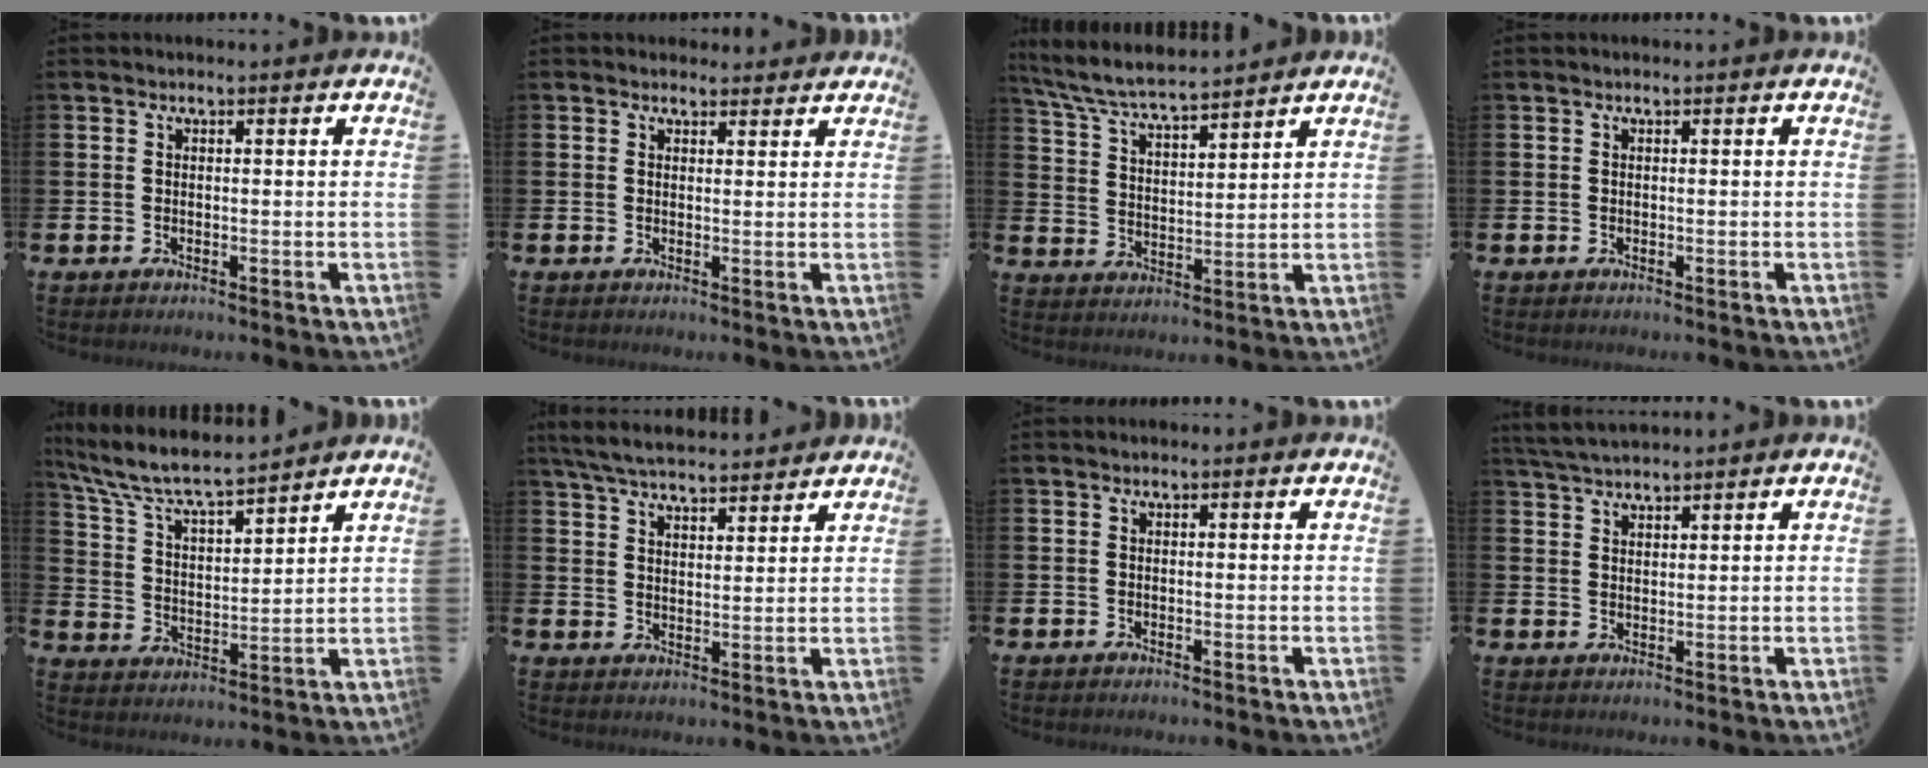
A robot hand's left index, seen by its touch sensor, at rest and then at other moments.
{"total": 1.7, "force": [1.5, 0.7, 0.0], "torque": [0.007, -0.002, 0.027]}
{"total": 6.5, "force": [6.2, 0.5, 1.8], "torque": [-0.066, -0.035, 0.110]}
{"total": 0.0}
{"total": 7.6, "force": [7.0, 0.8, 2.6], "torque": [-0.086, -0.047, 0.121]}
{"total": 5.8, "force": [5.6, 0.7, 1.3], "torque": [-0.049, -0.025, 0.102]}
{"total": 0.0}
{"total": 3.4, "force": [3.2, 0.4, 0.9], "torque": [-0.024, -0.010, 0.061]}